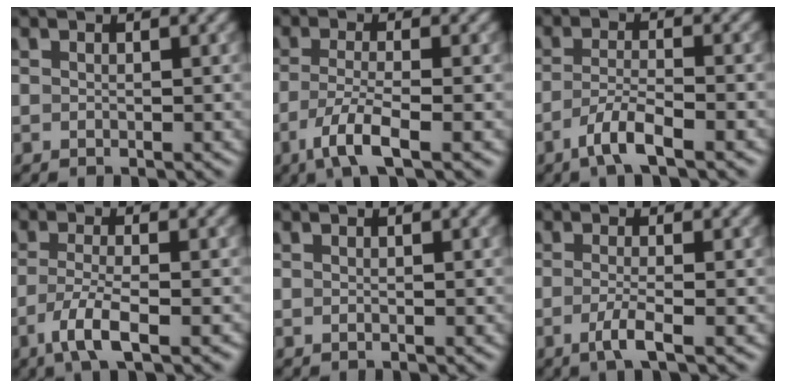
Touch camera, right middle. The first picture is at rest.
{"total": 4.4, "force": [-2.2, 1.0, 3.7], "torque": [-0.072, -0.010, -0.047]}
{"total": 3.9, "force": [-2.4, 0.8, 2.9], "torque": [-0.056, -0.003, -0.051]}
{"total": 4.3, "force": [-2.1, 1.0, 3.5], "torque": [-0.069, -0.008, -0.045]}
{"total": 0.0}
{"total": 2.6, "force": [-1.0, 0.6, 2.3], "torque": [-0.039, -0.002, -0.028]}